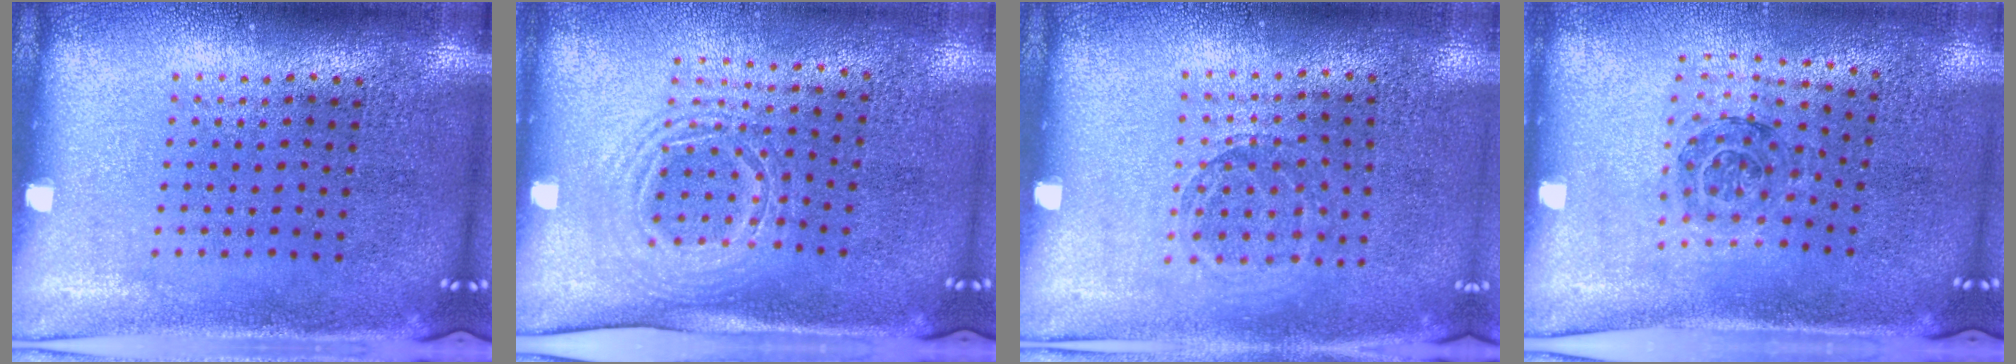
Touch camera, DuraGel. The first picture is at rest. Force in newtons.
{"total": 1.6, "press": 1.3, "slide": 1.0}
{"total": 0.9, "press": 0.9, "slide": 0.2}
{"total": 1.1, "press": 1.0, "slide": 0.3}